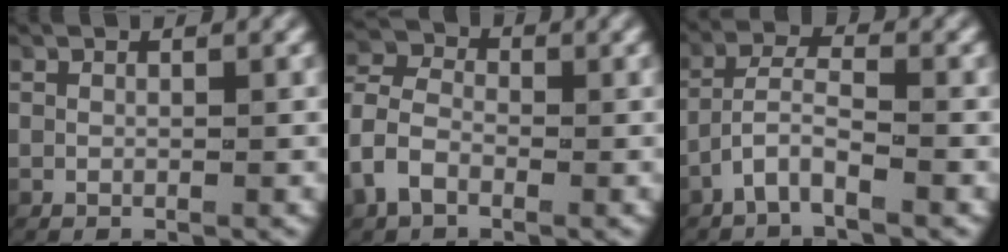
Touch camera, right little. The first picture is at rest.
{"total": 4.6, "force": [-0.6, 3.9, 2.3], "torque": [-0.064, -0.009, -0.014]}
{"total": 3.4, "force": [-1.9, 1.4, 2.5], "torque": [-0.060, -0.004, -0.037]}